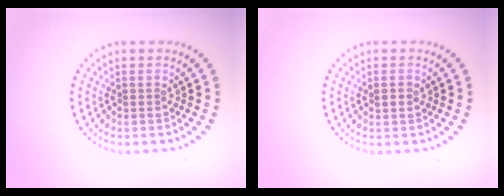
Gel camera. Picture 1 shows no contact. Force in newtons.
{"total": 1.0, "press": 1.0, "slide": 0.3}